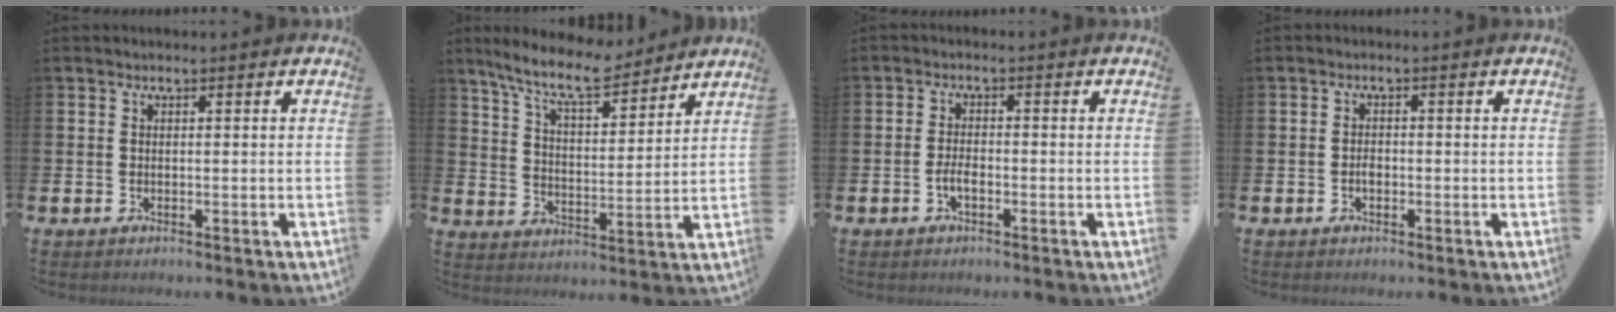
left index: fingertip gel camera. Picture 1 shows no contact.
{"total": 9.4, "force": [8.4, 1.9, 3.9], "torque": [-0.099, -0.040, 0.150]}
{"total": 2.0, "force": [-0.8, 0.8, 1.6], "torque": [-0.030, 0.001, -0.015]}
{"total": 1.3, "force": [-0.4, 0.8, 0.9], "torque": [-0.014, 0.001, -0.009]}